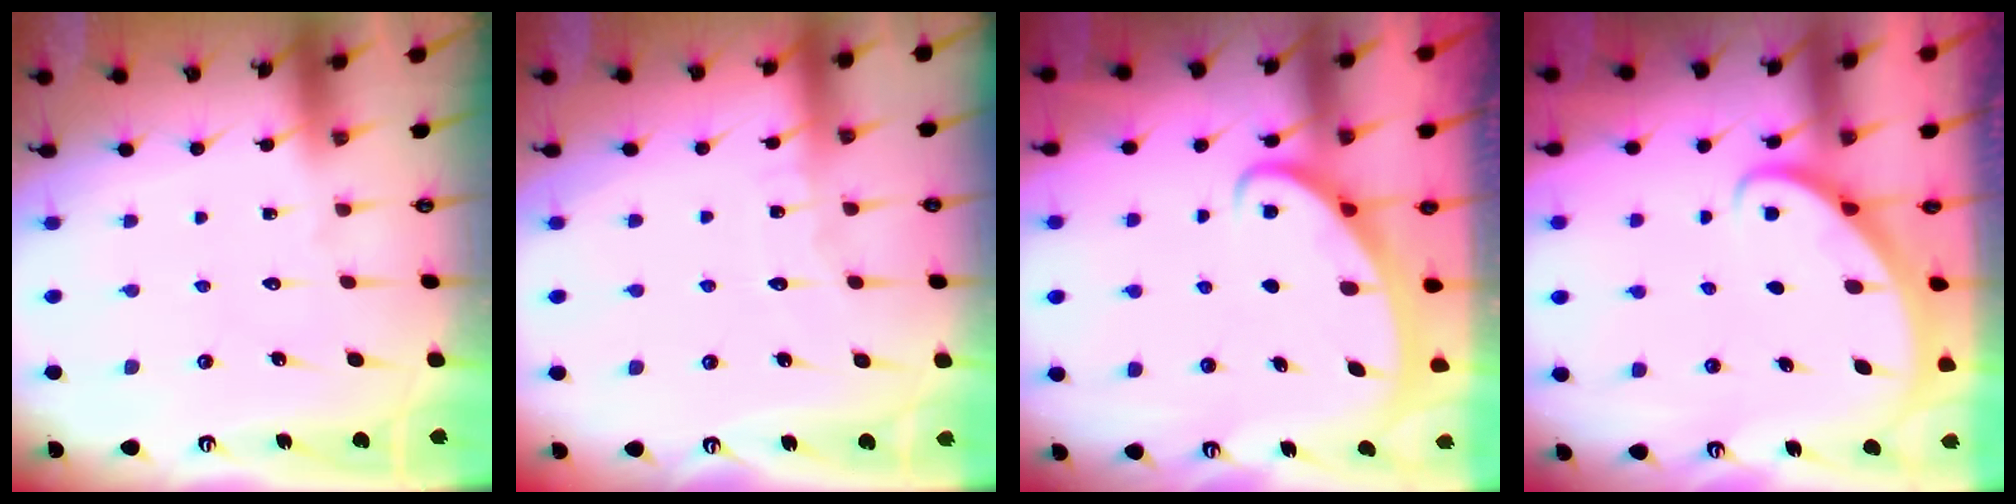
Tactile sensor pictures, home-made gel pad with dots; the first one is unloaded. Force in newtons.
{"total": 4.1, "press": 4.0, "slide": 0.5}
{"total": 2.4, "press": 2.3, "slide": 0.5}
{"total": 2.8, "press": 2.8, "slide": 0.2}